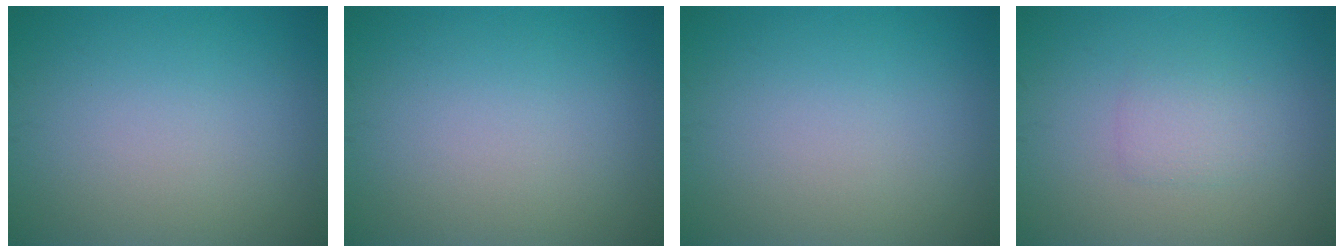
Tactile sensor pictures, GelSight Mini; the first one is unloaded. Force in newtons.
{"total": 0.0}
{"total": 0.0}
{"total": 1.6, "press": 1.6, "slide": 0.1}